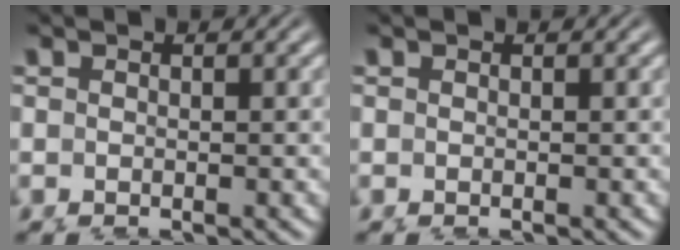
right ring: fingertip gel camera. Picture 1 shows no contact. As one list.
[{"total": 0.0}]